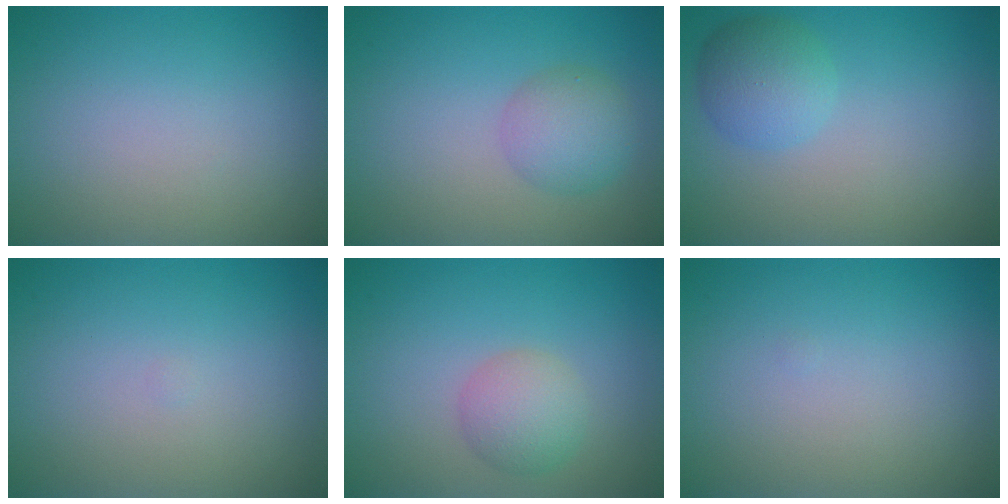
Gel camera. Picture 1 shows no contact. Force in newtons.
{"total": 3.1, "press": 3.1, "slide": 0.1}
{"total": 3.1, "press": 3.1, "slide": 0.2}
{"total": 0.0}
{"total": 2.9, "press": 2.9, "slide": 0.1}
{"total": 0.0}